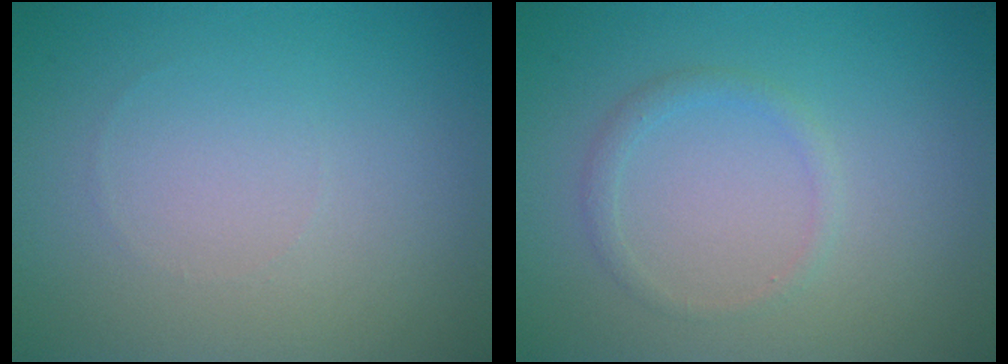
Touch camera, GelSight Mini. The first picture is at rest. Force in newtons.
{"total": 1.2, "press": 1.1, "slide": 0.1}